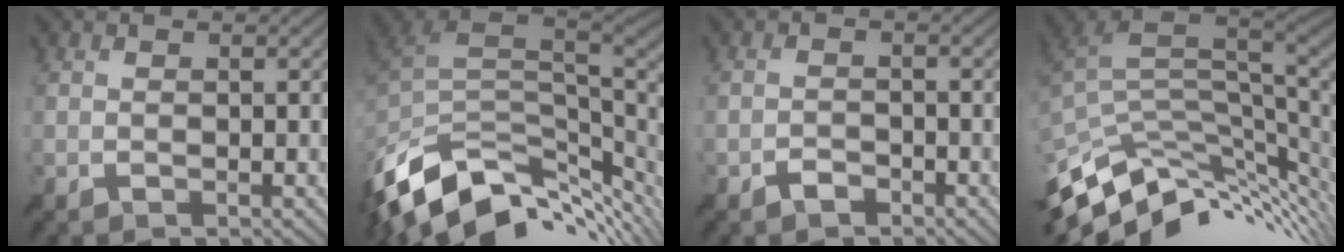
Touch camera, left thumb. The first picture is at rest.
{"total": 12.7, "force": [-5.1, 7.5, 8.9], "torque": [-0.197, -0.025, -0.080]}
{"total": 1.4, "force": [-1.2, 0.7, 0.3], "torque": [-0.005, 0.001, -0.023]}
{"total": 11.1, "force": [-3.2, 5.8, 8.9], "torque": [-0.193, -0.017, -0.046]}